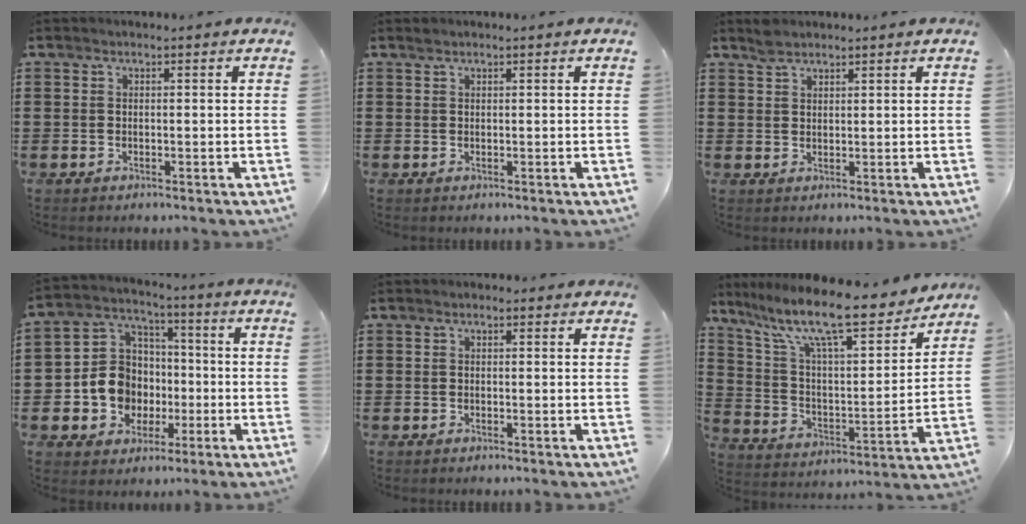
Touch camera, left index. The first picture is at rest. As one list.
[{"total": 0.6, "force": [0.6, 0.3, 0.2], "torque": [-0.004, 0.001, 0.012]}, {"total": 2.1, "force": [2.0, 0.7, 0.5], "torque": [-0.012, 0.001, 0.039]}, {"total": 9.8, "force": [-1.7, 9.0, 3.3], "torque": [-0.106, 0.010, -0.030]}, {"total": 0.6, "force": [0.1, 0.6, 0.2], "torque": [-0.006, 0.004, 0.001]}, {"total": 13.7, "force": [11.2, 1.9, 7.8], "torque": [-0.176, -0.074, 0.187]}]